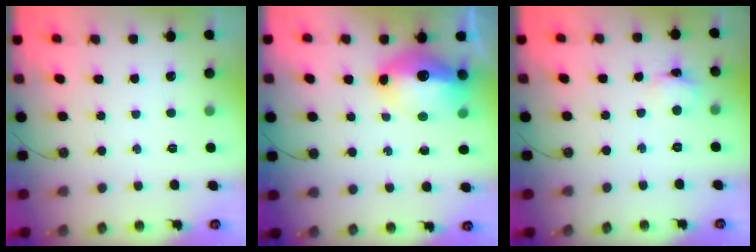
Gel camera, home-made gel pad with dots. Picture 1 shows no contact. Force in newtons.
{"total": 15.1, "press": 14.4, "slide": 4.4}
{"total": 3.5, "press": 3.4, "slide": 0.3}